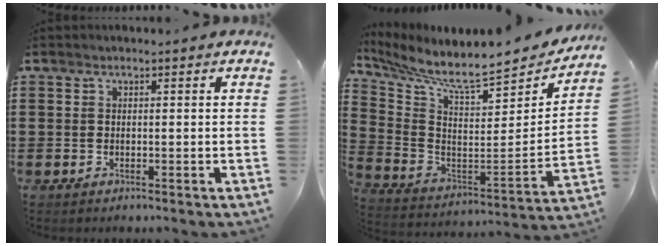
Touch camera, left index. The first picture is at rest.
{"total": 7.8, "force": [6.9, 0.3, 3.6], "torque": [-0.098, -0.072, 0.109]}